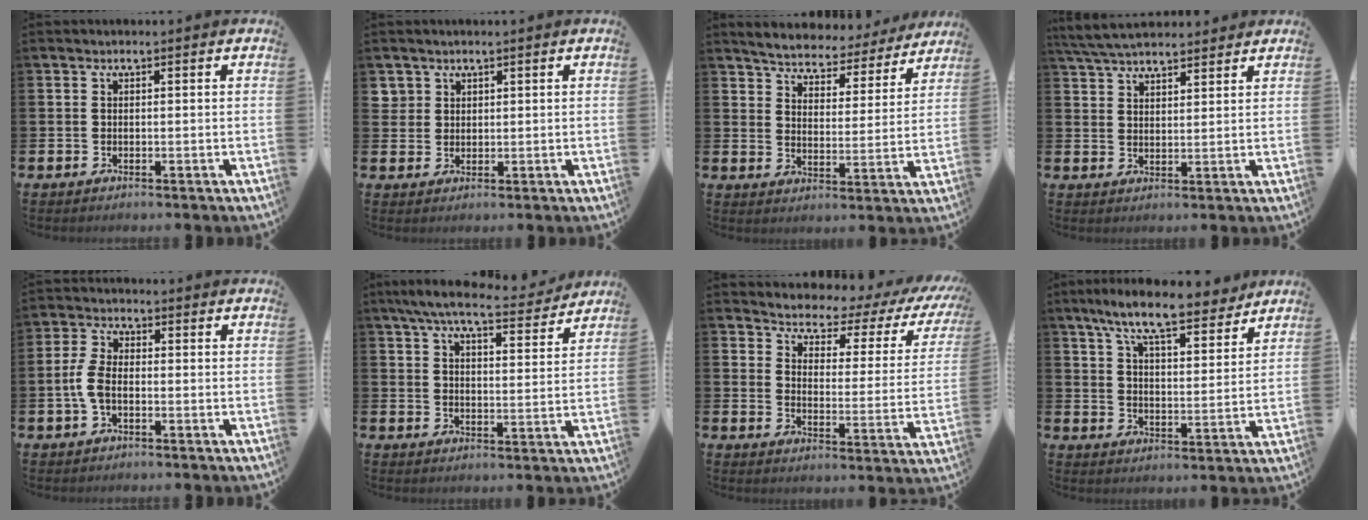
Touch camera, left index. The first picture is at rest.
{"total": 2.5, "force": [1.9, 1.6, 0.2], "torque": [0.014, -0.005, 0.031]}
{"total": 5.5, "force": [5.4, 1.0, 0.3], "torque": [-0.028, -0.047, 0.089]}
{"total": 5.3, "force": [5.0, 1.0, 1.2], "torque": [-0.040, -0.018, 0.093]}
{"total": 4.3, "force": [-0.9, 2.4, 3.5], "torque": [-0.078, 0.005, -0.019]}
{"total": 7.5, "force": [6.8, 1.3, 2.9], "torque": [-0.065, -0.037, 0.117]}
{"total": 4.0, "force": [3.7, 1.6, 0.5], "torque": [-0.029, -0.041, 0.051]}
{"total": 9.9, "force": [8.7, 1.5, 4.5], "torque": [-0.100, -0.042, 0.151]}